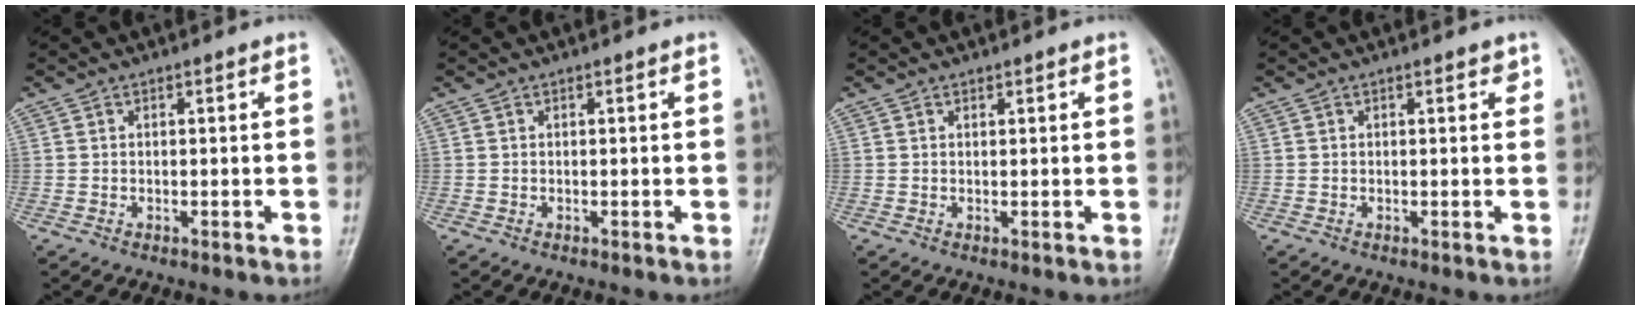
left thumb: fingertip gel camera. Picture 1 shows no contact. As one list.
[{"total": 0.0}, {"total": 0.7, "force": [0.6, 0.3, 0.2], "torque": [0.001, -0.004, 0.007]}, {"total": 1.7, "force": [1.1, 0.8, 1.1], "torque": [-0.006, -0.002, 0.010]}]